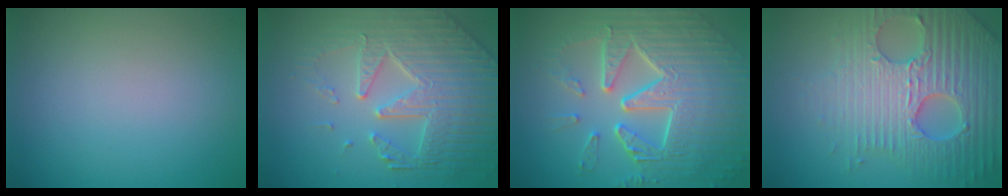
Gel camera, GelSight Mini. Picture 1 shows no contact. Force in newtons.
{"total": 6.5, "press": 5.4, "slide": 3.6}
{"total": 9.4, "press": 6.3, "slide": 6.9}
{"total": 7.3, "press": 7.1, "slide": 1.8}